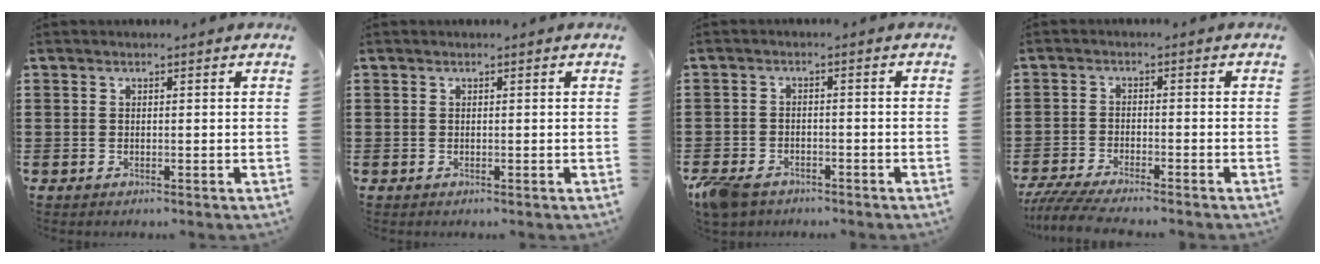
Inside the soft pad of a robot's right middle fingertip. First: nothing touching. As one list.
[{"total": 0.0}, {"total": 3.4, "force": [-2.9, 1.5, 1.0], "torque": [-0.041, -0.003, -0.064]}, {"total": 4.1, "force": [-3.8, 0.1, 1.6], "torque": [-0.040, -0.013, -0.078]}]